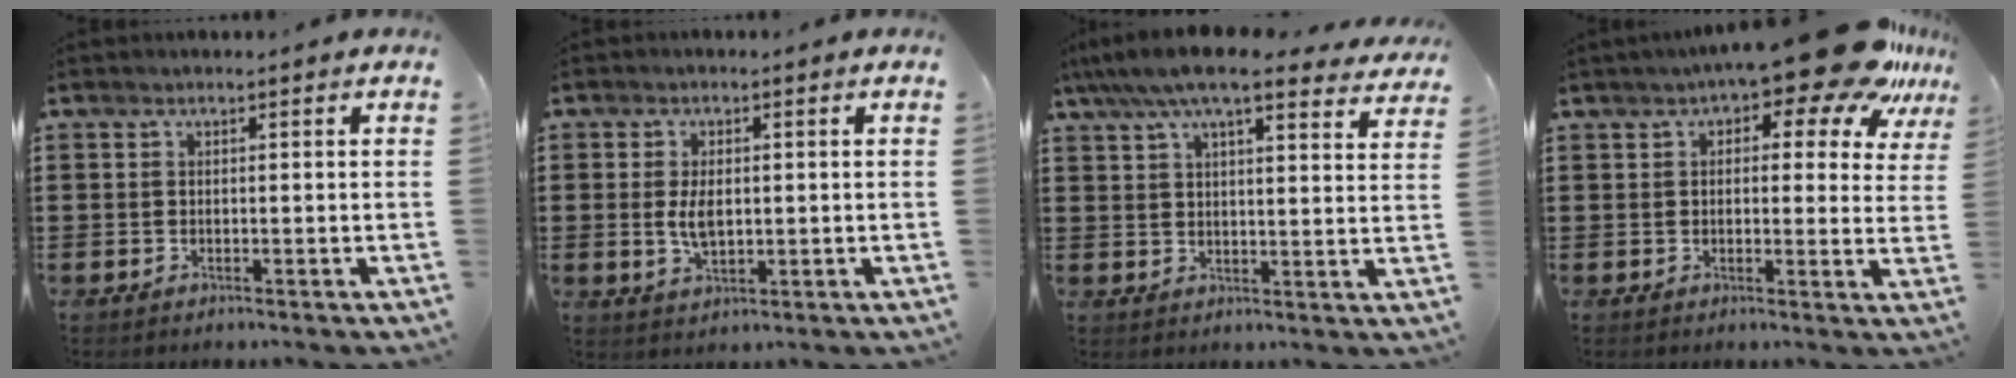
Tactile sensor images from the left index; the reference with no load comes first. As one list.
[{"total": 4.5, "force": [0.1, 2.4, 3.9], "torque": [-0.076, 0.000, -0.002]}, {"total": 8.2, "force": [7.0, 1.2, 4.2], "torque": [-0.103, -0.020, 0.126]}, {"total": 11.6, "force": [8.7, 2.6, 7.3], "torque": [-0.100, -0.045, 0.145]}]